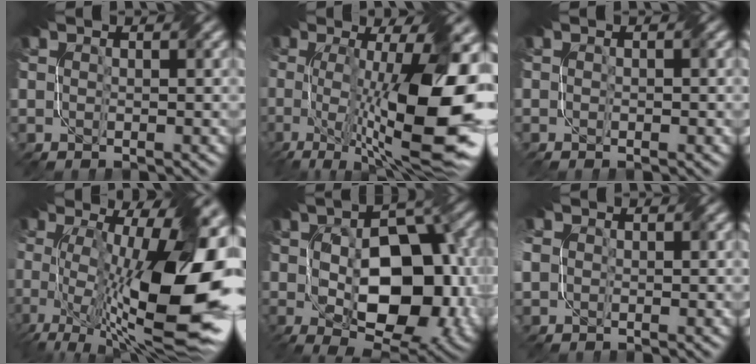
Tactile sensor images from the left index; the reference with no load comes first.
{"total": 14.2, "force": [-1.0, 4.5, 13.4], "torque": [-0.192, -0.002, -0.014]}
{"total": 1.2, "force": [-0.4, 0.5, 0.9], "torque": [-0.008, -0.003, 0.003]}
{"total": 17.3, "force": [-1.0, 7.1, 15.8], "torque": [-0.228, -0.011, -0.002]}
{"total": 13.6, "force": [-0.7, 8.1, 11.0], "torque": [-0.166, -0.011, 0.006]}
{"total": 3.4, "force": [0.0, 2.9, 1.7], "torque": [-0.043, 0.007, 0.007]}